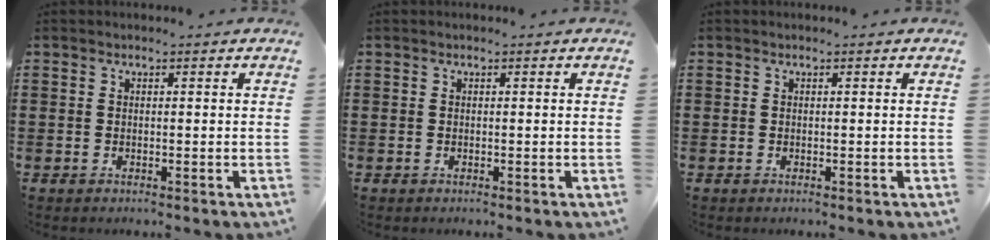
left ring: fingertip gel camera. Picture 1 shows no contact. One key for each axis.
{"total": 0.0}
{"total": 0.0}